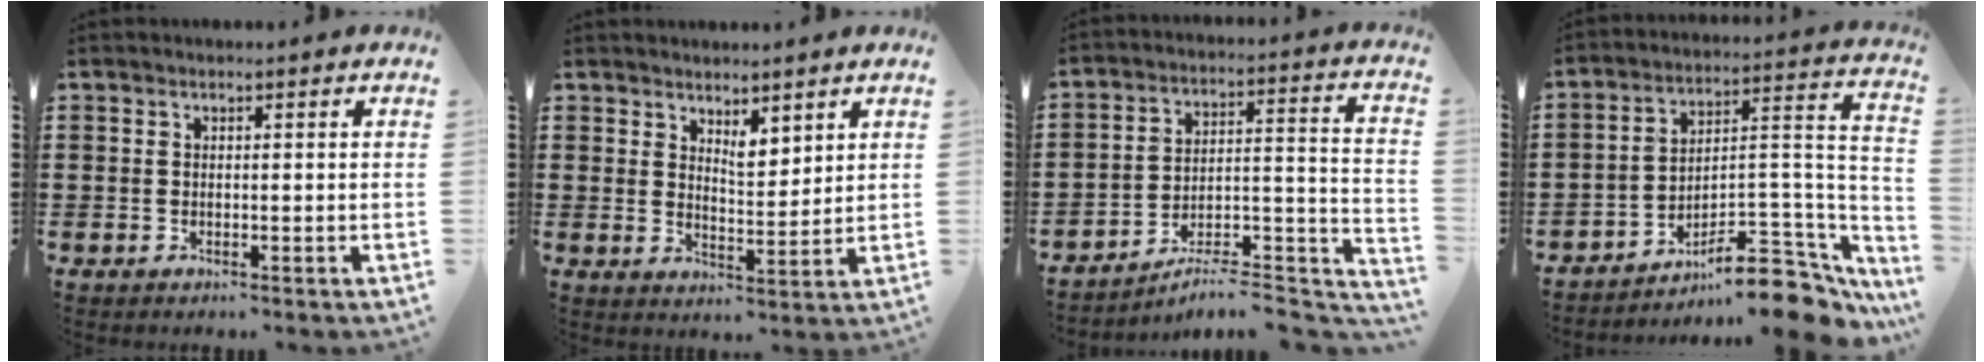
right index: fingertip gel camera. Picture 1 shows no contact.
{"total": 3.7, "force": [3.2, 1.2, 1.3], "torque": [-0.026, -0.006, 0.057]}
{"total": 5.9, "force": [-5.5, 0.5, 2.3], "torque": [-0.031, -0.012, -0.110]}
{"total": 11.4, "force": [-8.9, 3.2, 6.3], "torque": [-0.074, 0.027, -0.162]}